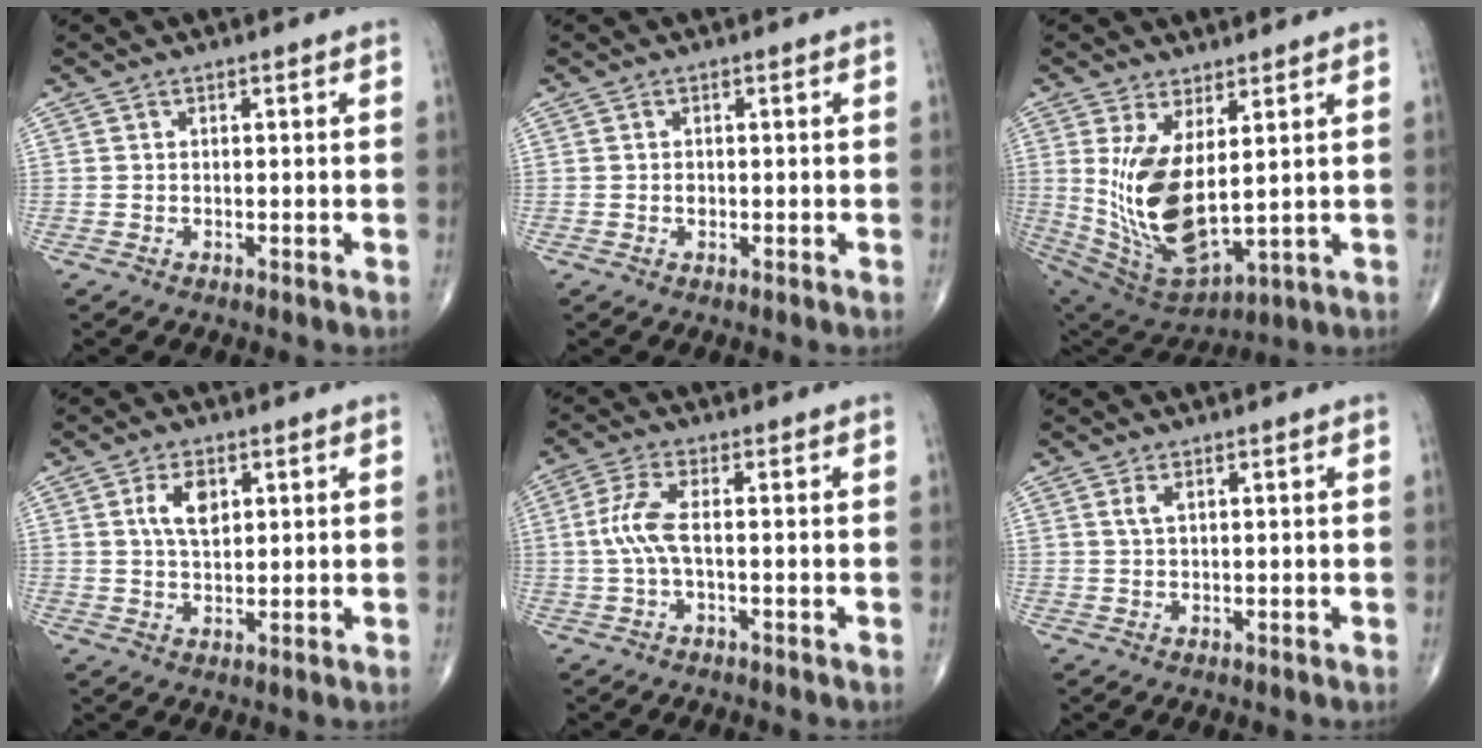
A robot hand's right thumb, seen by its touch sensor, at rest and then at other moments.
{"total": 0.7, "force": [-0.1, 0.6, 0.4], "torque": [-0.004, 0.002, -0.003]}
{"total": 15.3, "force": [2.1, 6.9, 13.5], "torque": [-0.266, -0.031, 0.068]}
{"total": 5.6, "force": [1.9, 3.1, 4.3], "torque": [-0.070, -0.006, 0.037]}
{"total": 5.3, "force": [-0.3, 1.5, 5.1], "torque": [-0.134, 0.010, -0.011]}
{"total": 1.7, "force": [0.8, 0.7, 1.3], "torque": [-0.031, 0.004, 0.019]}